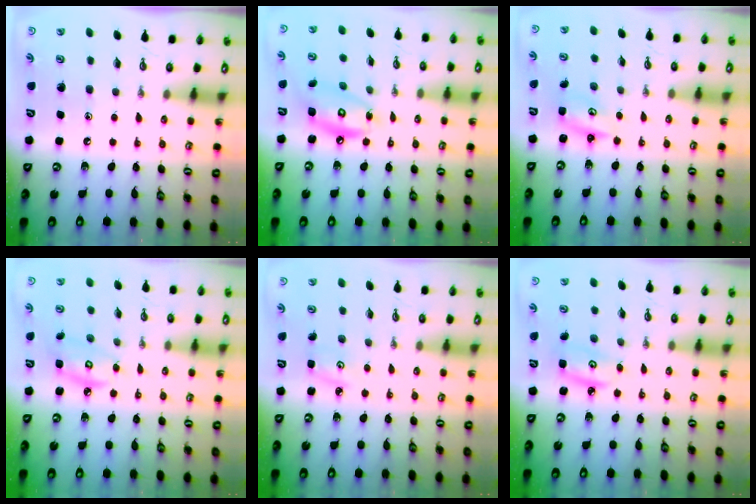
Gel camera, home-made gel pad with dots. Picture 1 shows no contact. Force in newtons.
{"total": 11.0, "press": 11.0, "slide": 1.0}
{"total": 2.6, "press": 2.5, "slide": 0.3}
{"total": 5.8, "press": 5.8, "slide": 0.3}
{"total": 3.0, "press": 3.0, "slide": 0.4}
{"total": 3.5, "press": 3.5, "slide": 0.4}